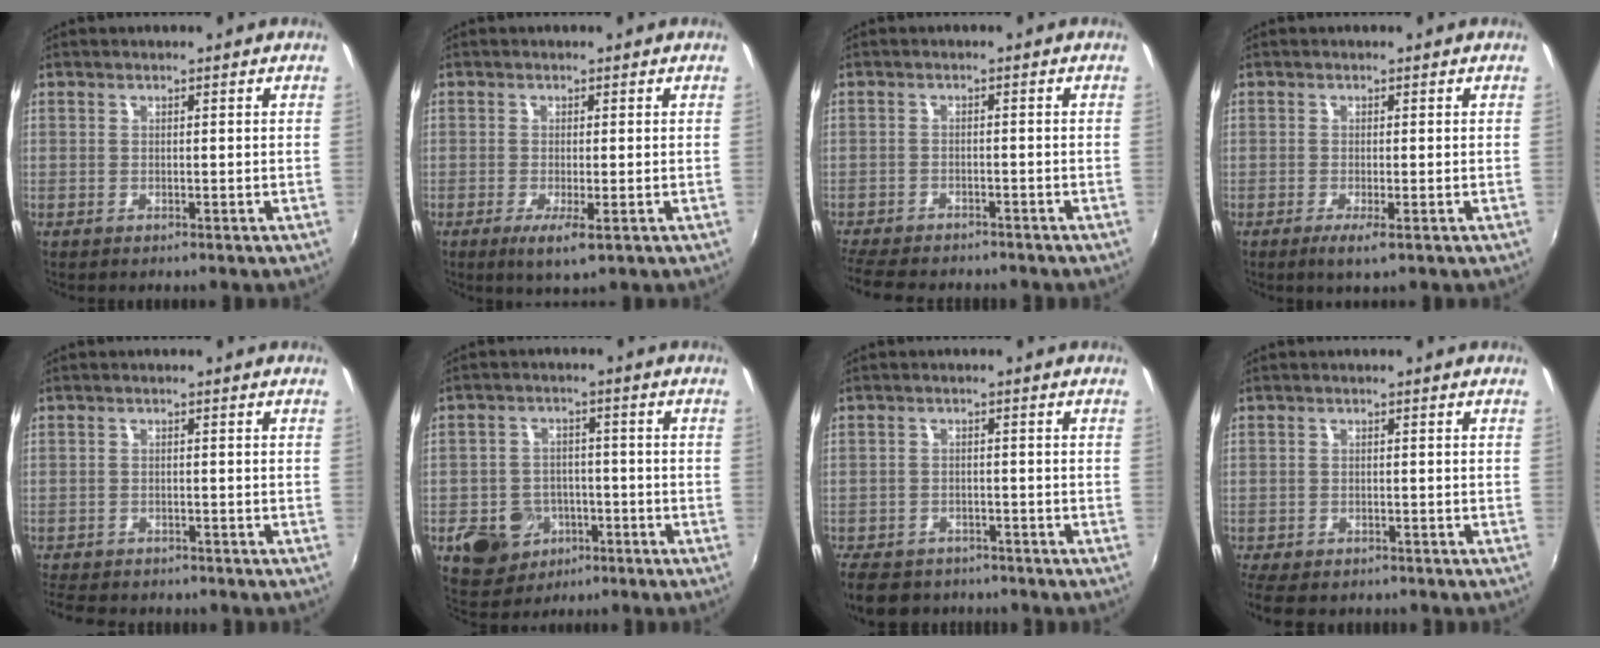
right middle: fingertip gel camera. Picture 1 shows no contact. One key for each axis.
{"total": 3.5, "fx": -1.5, "fy": 0.4, "fz": 3.2, "tx": -0.066, "ty": -0.016, "tz": -0.027}
{"total": 9.9, "fx": -8.8, "fy": 2.8, "fz": 3.7, "tx": -0.098, "ty": -0.021, "tz": -0.141}
{"total": 2.3, "fx": -1.2, "fy": 0.0, "fz": 2.0, "tx": -0.044, "ty": -0.011, "tz": -0.022}
{"total": 8.4, "fx": -7.3, "fy": 2.8, "fz": 2.9, "tx": -0.080, "ty": -0.021, "tz": -0.115}
{"total": 10.2, "fx": -4.8, "fy": 8.2, "fz": 3.7, "tx": -0.099, "ty": 0.016, "tz": -0.062}
{"total": 11.6, "fx": -9.2, "fy": 5.8, "fz": 4.1, "tx": -0.114, "ty": -0.014, "tz": -0.143}
{"total": 7.6, "fx": -6.2, "fy": 2.8, "fz": 3.3, "tx": -0.084, "ty": -0.030, "tz": -0.102}